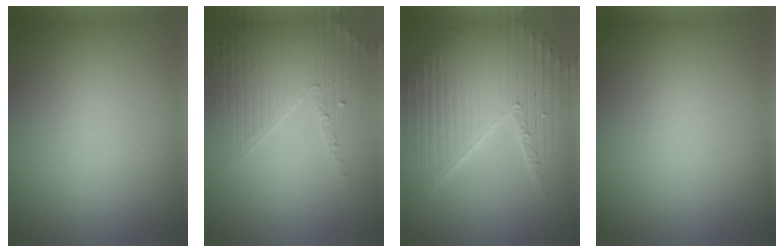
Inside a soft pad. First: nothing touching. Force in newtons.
{"total": 4.6, "press": 3.2, "slide": 3.4}
{"total": 7.6, "press": 5.8, "slide": 4.9}
{"total": 0.0}